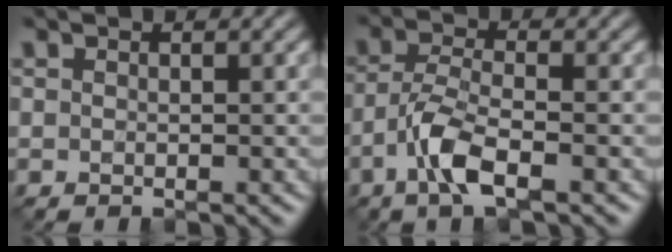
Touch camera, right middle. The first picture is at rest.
{"total": 4.3, "force": [-2.3, 1.2, 3.5], "torque": [-0.078, -0.001, -0.052]}